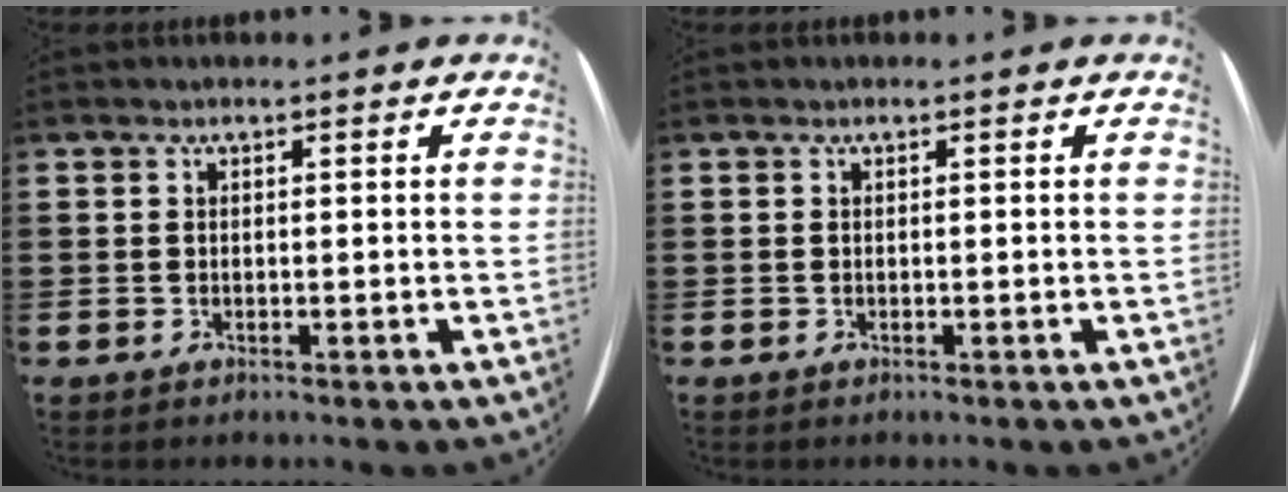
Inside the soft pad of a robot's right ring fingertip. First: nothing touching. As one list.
[{"total": 0.0}]